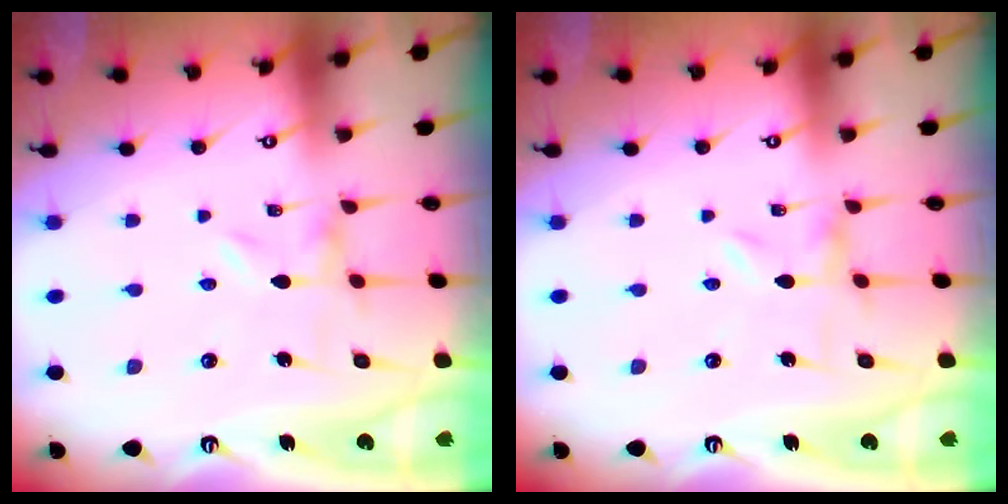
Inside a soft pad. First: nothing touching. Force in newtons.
{"total": 0.0}